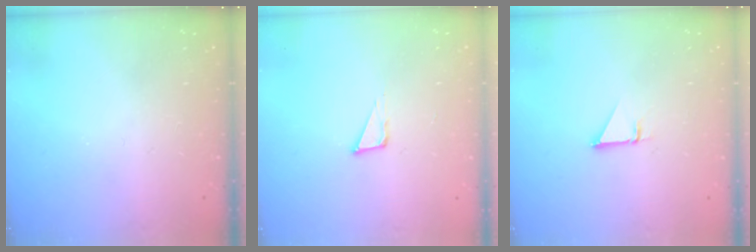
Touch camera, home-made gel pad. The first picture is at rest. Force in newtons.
{"total": 4.0, "press": 3.9, "slide": 0.8}
{"total": 0.9, "press": 0.9, "slide": 0.1}